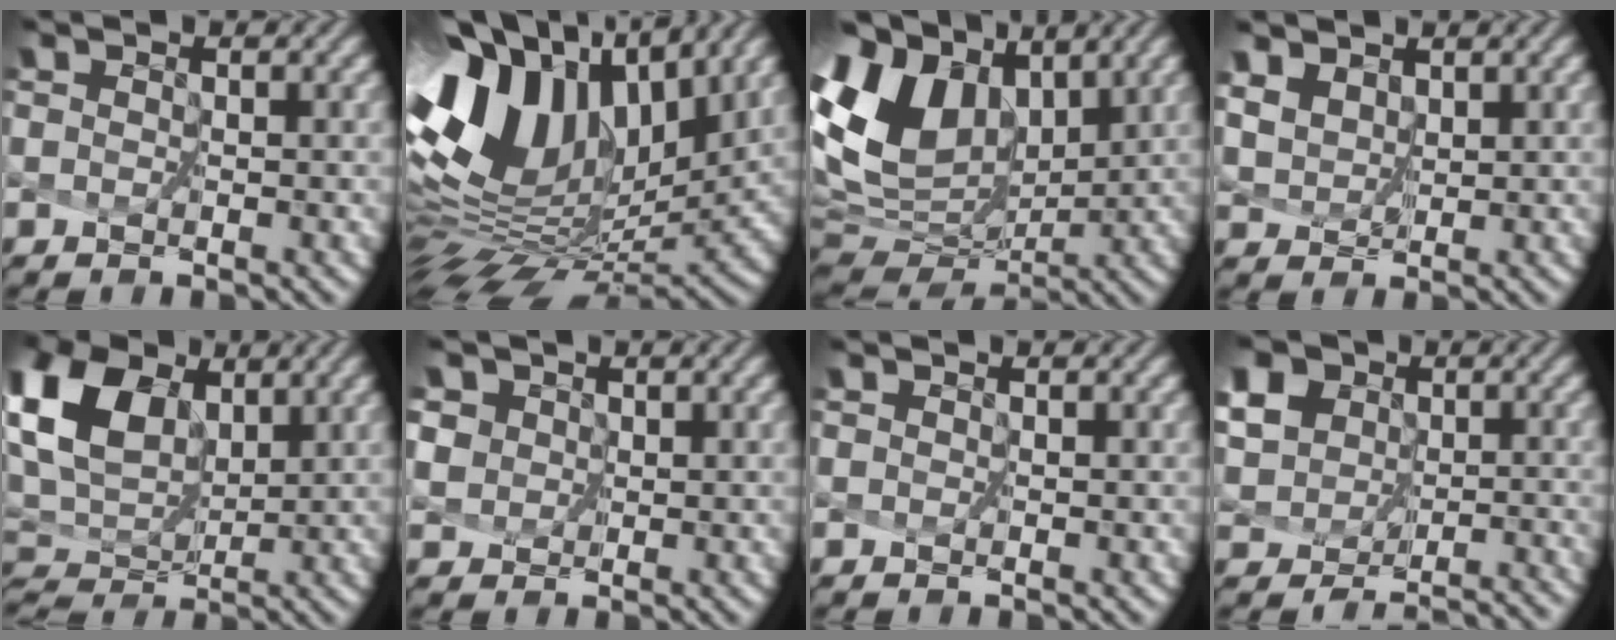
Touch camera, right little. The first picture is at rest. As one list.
[{"total": 14.1, "force": [4.8, 8.2, 10.4], "torque": [-0.214, 0.015, 0.099]}, {"total": 12.8, "force": [4.6, 8.6, 8.3], "torque": [-0.201, 0.015, 0.103]}, {"total": 4.3, "force": [3.4, 2.4, 1.3], "torque": [-0.083, -0.006, 0.079]}, {"total": 6.4, "force": [3.0, 4.0, 4.0], "torque": [-0.105, 0.012, 0.069]}, {"total": 4.7, "force": [2.8, 3.3, 1.6], "torque": [-0.052, 0.005, 0.048]}, {"total": 0.0}, {"total": 10.5, "force": [-0.7, 9.5, 4.4], "torque": [-0.120, -0.006, -0.012]}]